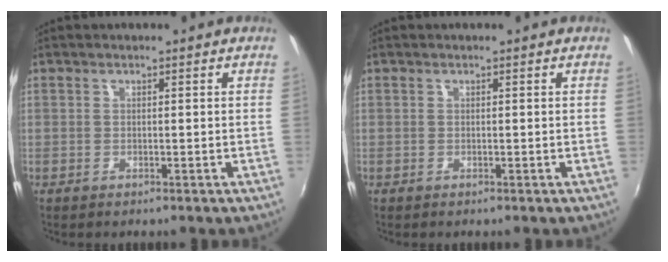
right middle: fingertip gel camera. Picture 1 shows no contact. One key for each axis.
{"total": 0.0}